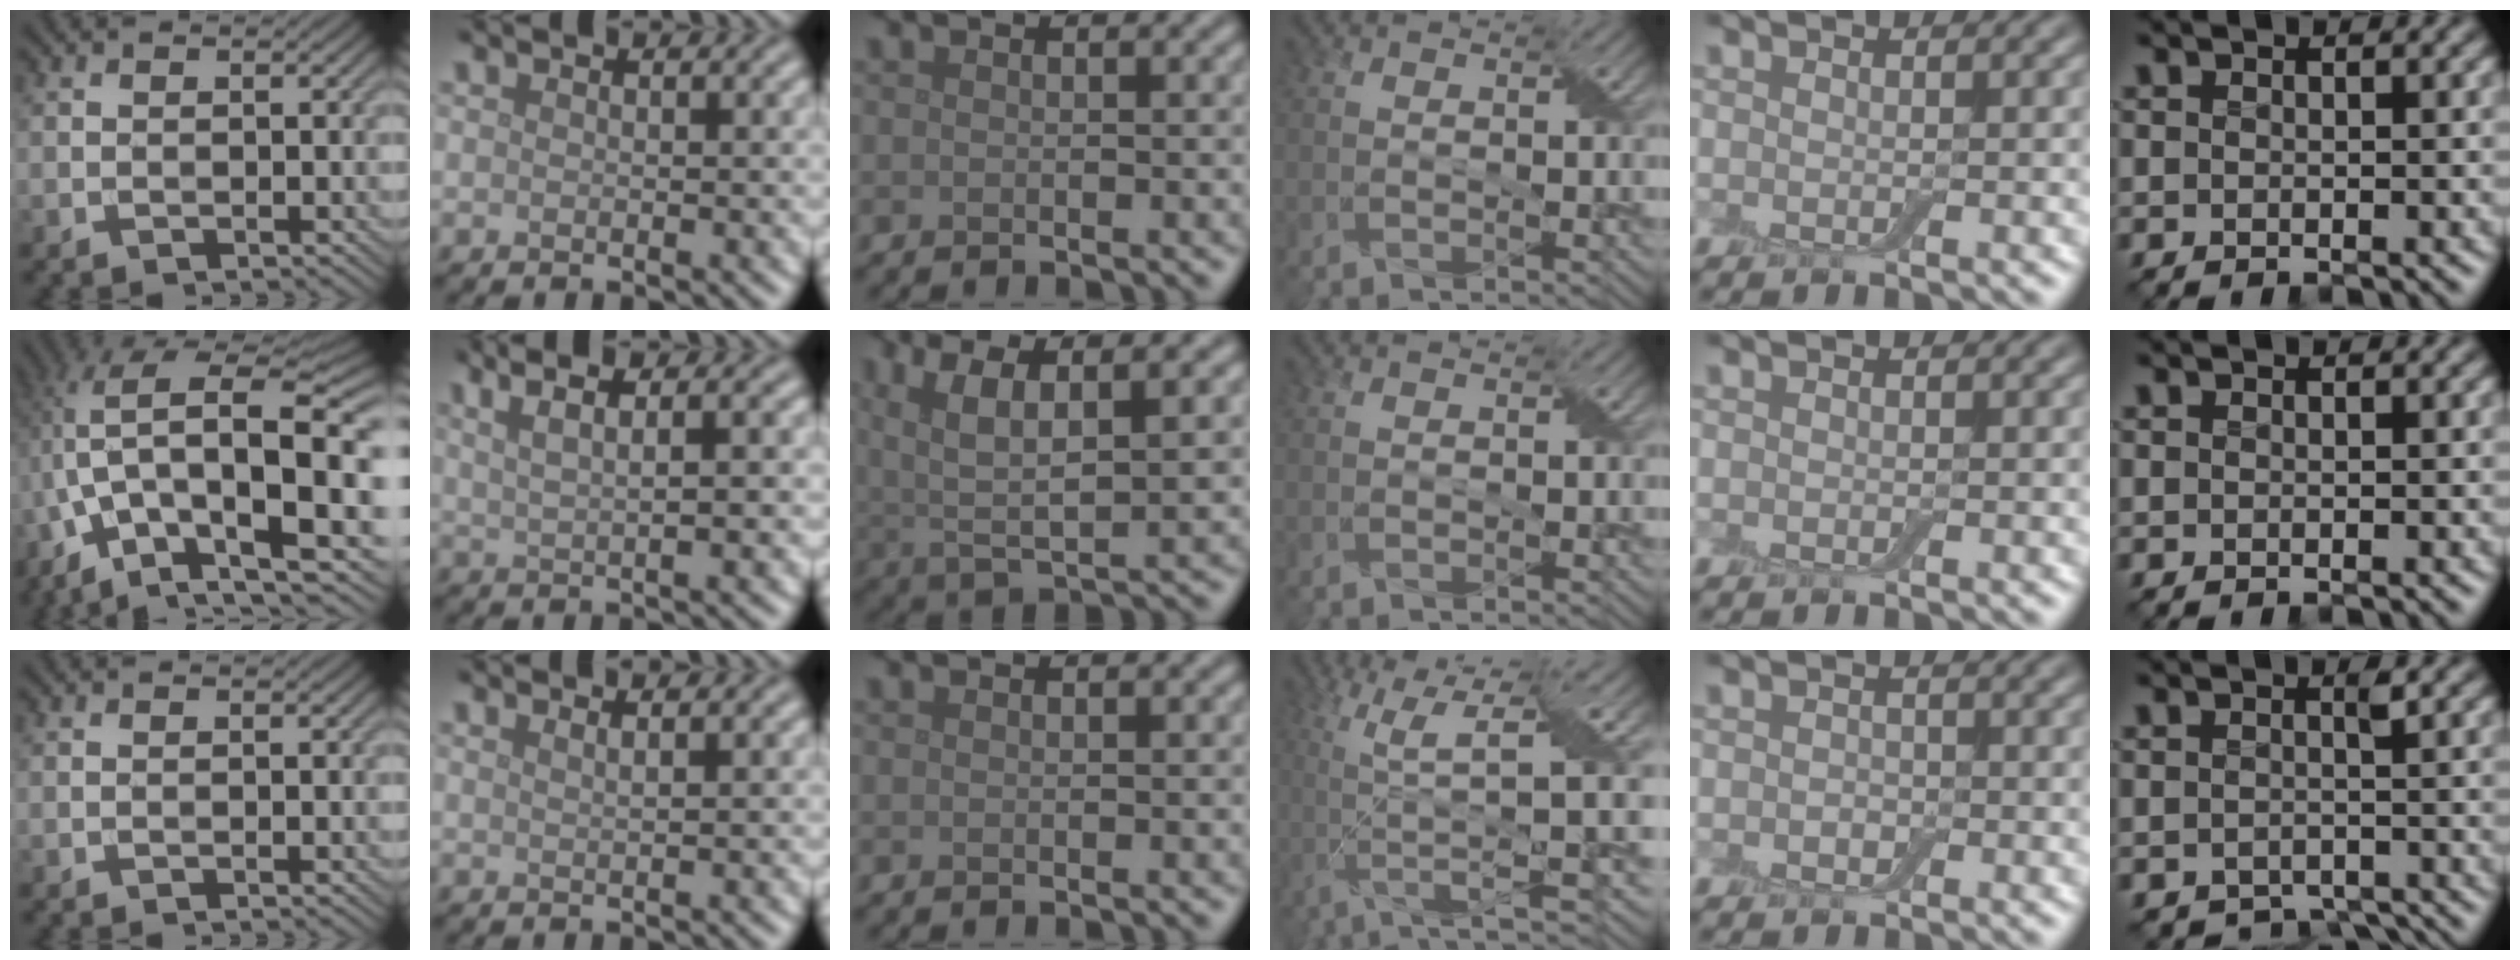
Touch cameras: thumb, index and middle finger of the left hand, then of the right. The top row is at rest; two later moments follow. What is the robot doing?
{"motion": "peel", "object": "bubble wrap"}